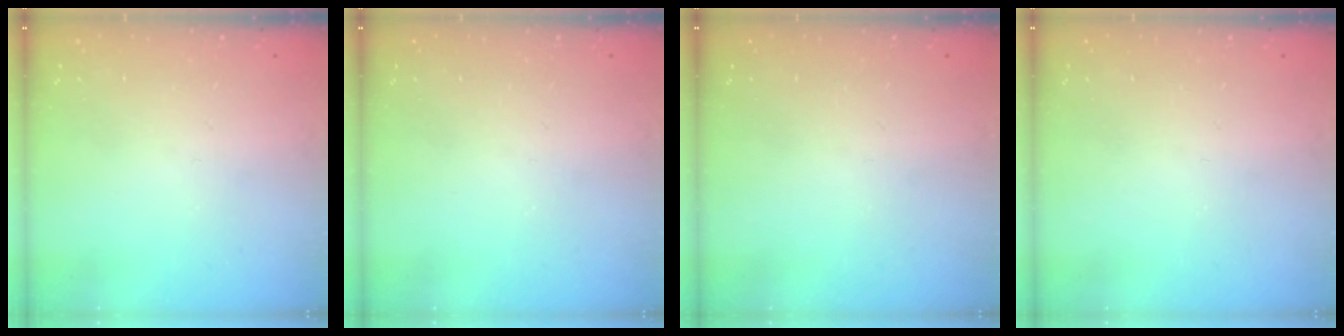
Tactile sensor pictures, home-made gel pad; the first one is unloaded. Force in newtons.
{"total": 0.0}
{"total": 0.0}
{"total": 0.0}